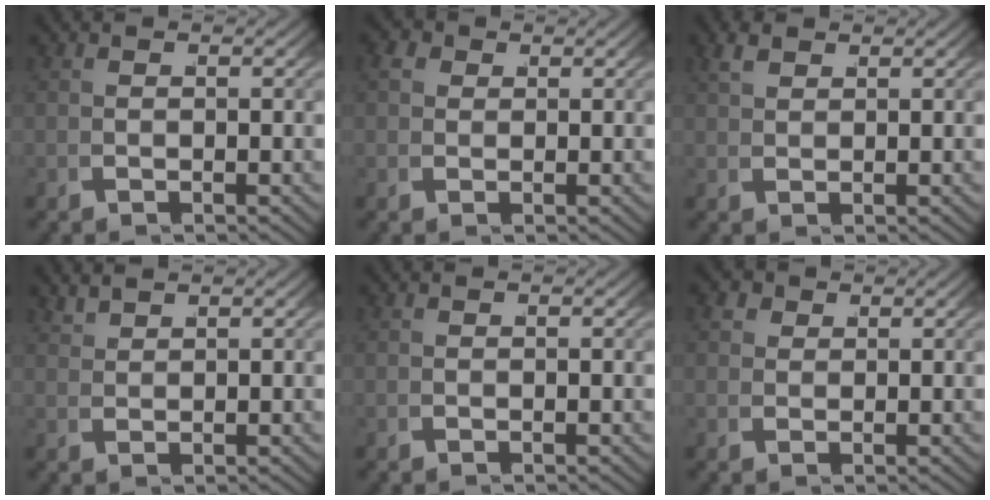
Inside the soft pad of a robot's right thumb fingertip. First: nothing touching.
{"total": 2.1, "force": [0.8, 1.8, 0.7], "torque": [-0.021, -0.002, 0.014]}
{"total": 1.7, "force": [1.6, 0.5, 0.4], "torque": [-0.012, 0.005, 0.035]}
{"total": 1.7, "force": [1.7, -0.2, -0.2], "torque": [0.004, 0.003, 0.039]}
{"total": 0.0}
{"total": 2.2, "force": [1.1, 1.8, 0.7], "torque": [-0.018, -0.001, 0.022]}